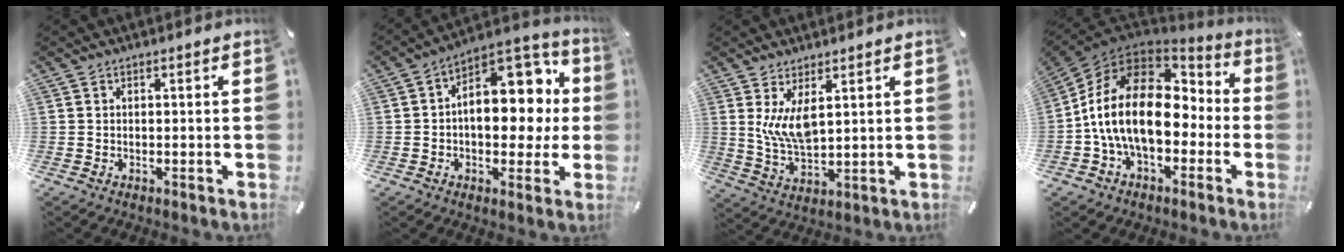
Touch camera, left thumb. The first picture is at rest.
{"total": 16.1, "force": [2.4, 10.9, 11.6], "torque": [-0.133, -0.027, 0.044]}
{"total": 8.0, "force": [3.3, 3.4, 6.5], "torque": [-0.135, -0.014, 0.059]}
{"total": 20.2, "force": [-1.0, 13.4, 15.1], "torque": [-0.310, 0.014, -0.016]}